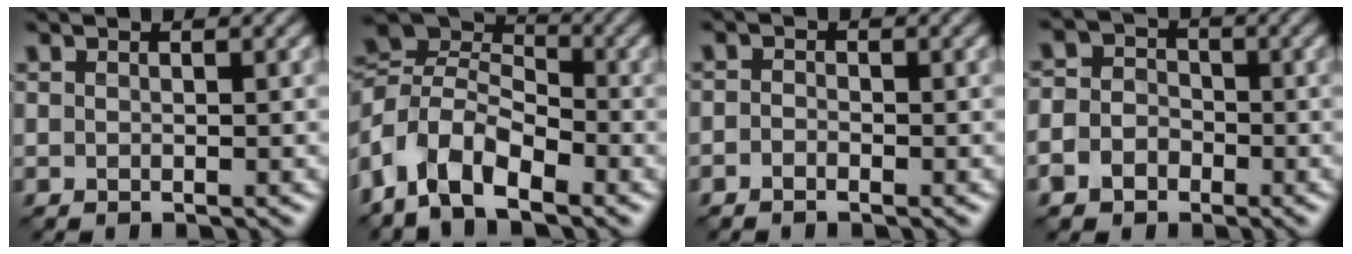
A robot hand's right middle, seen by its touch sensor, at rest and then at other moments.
{"total": 8.6, "force": [-4.0, 5.0, 5.7], "torque": [-0.121, -0.003, -0.095]}
{"total": 0.8, "force": [-0.6, 0.3, 0.4], "torque": [-0.004, 0.001, -0.018]}
{"total": 3.6, "force": [-1.7, 2.9, 1.1], "torque": [-0.006, 0.001, -0.039]}